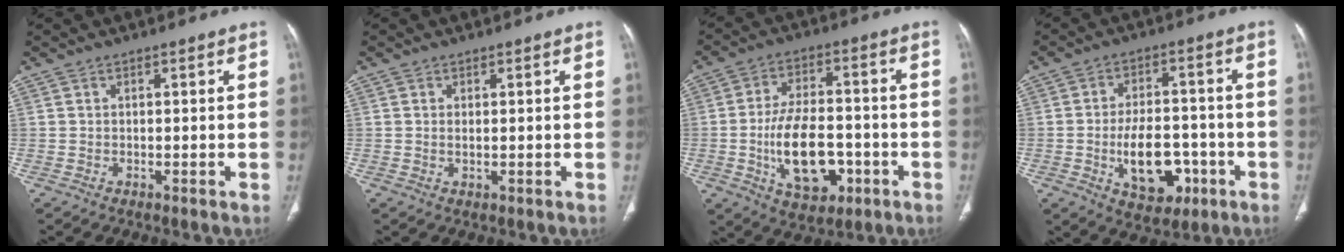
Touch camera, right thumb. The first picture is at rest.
{"total": 0.9, "force": [0.2, 0.4, 0.8], "torque": [-0.020, -0.001, 0.007]}
{"total": 14.5, "force": [-3.9, 8.2, 11.4], "torque": [-0.176, 0.017, -0.056]}
{"total": 12.1, "force": [-3.7, 7.3, 8.9], "torque": [-0.117, 0.022, -0.047]}